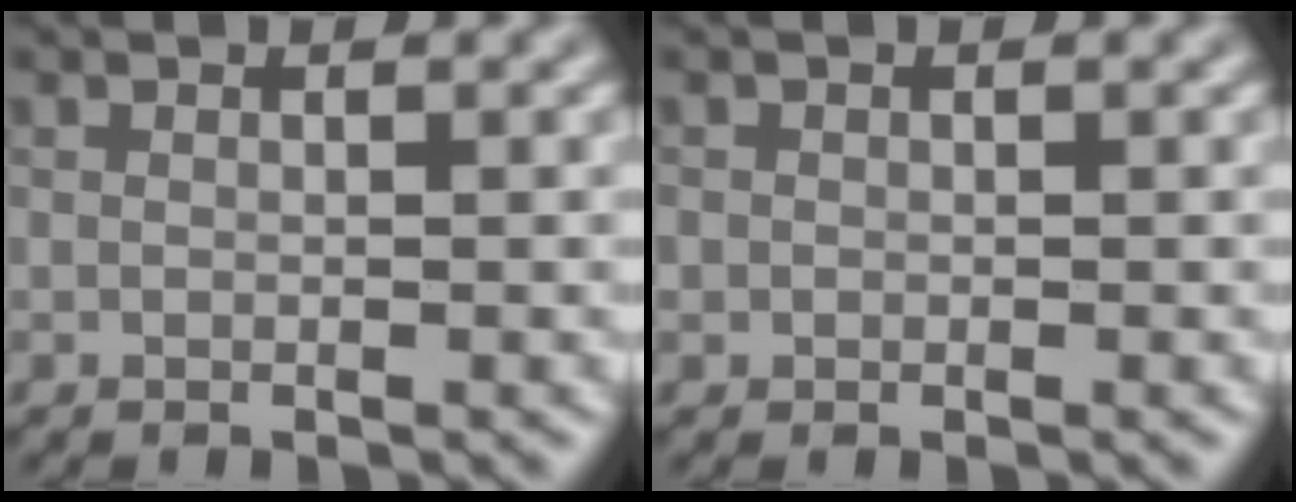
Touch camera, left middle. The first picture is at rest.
{"total": 0.9, "force": [-0.4, -0.4, -0.7], "torque": [0.000, 0.005, 0.008]}